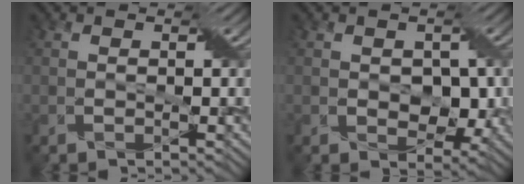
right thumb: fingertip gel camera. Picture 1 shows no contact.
{"total": 4.0, "force": [-0.2, 3.0, 2.6], "torque": [-0.042, -0.009, -0.004]}